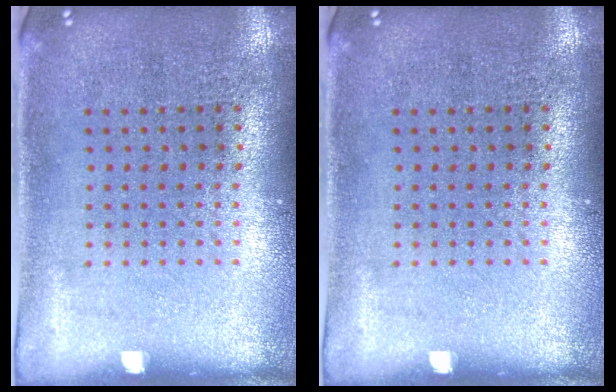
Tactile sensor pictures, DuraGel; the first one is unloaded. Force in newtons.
{"total": 0.0}